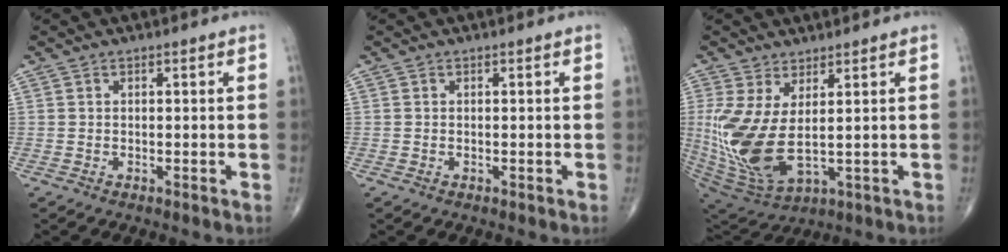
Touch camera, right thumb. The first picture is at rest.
{"total": 0.0}
{"total": 14.5, "force": [1.2, 6.5, 12.9], "torque": [-0.294, -0.029, 0.045]}